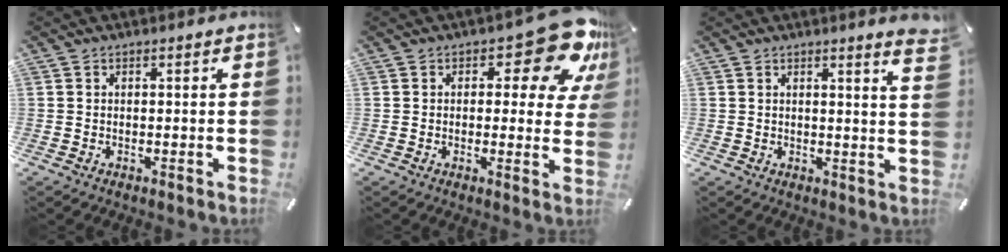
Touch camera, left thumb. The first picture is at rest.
{"total": 12.9, "force": [7.1, 5.7, 9.2], "torque": [-0.099, -0.048, 0.117]}
{"total": 4.1, "force": [2.9, 0.0, 2.9], "torque": [-0.045, -0.019, 0.047]}